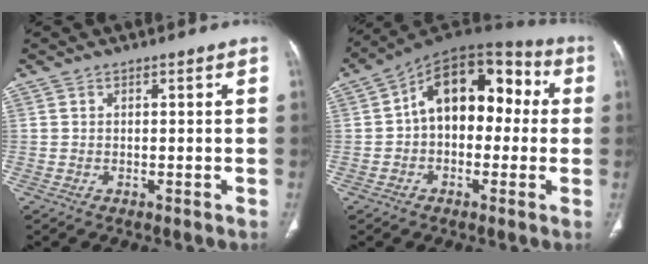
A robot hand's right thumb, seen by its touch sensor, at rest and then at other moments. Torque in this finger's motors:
{"motor_torque": [-0.73, 1.46, 1.19, 0.39, 0.19]}